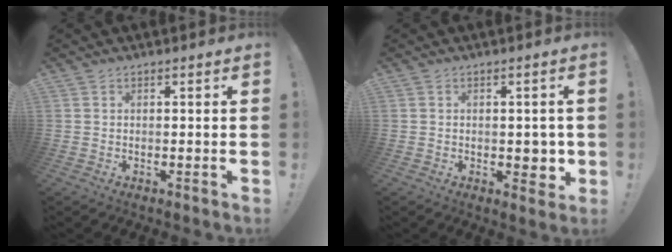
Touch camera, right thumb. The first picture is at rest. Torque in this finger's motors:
{"motor_torque": [0.63, 0.67, 0.49, 0.06, 0.03]}